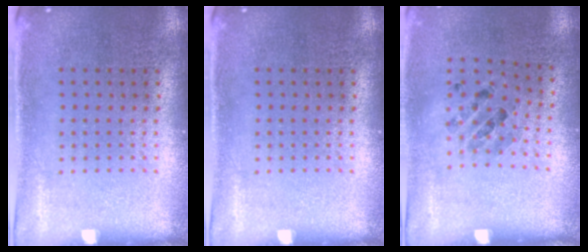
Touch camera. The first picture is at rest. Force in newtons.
{"total": 0.0}
{"total": 0.9, "press": 0.8, "slide": 0.4}